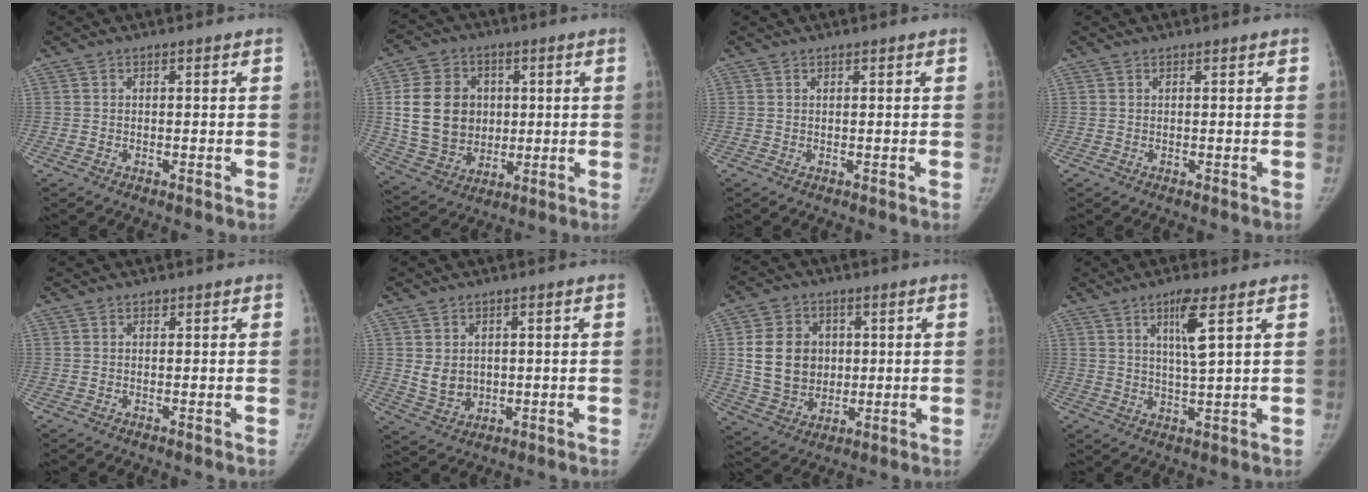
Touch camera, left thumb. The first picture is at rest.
{"total": 16.1, "force": [1.9, 13.3, 8.8], "torque": [-0.135, 0.001, 0.050]}
{"total": 0.0}
{"total": 0.0}
{"total": 0.5, "force": [0.3, 0.4, 0.2], "torque": [0.000, -0.001, 0.003]}
{"total": 5.3, "force": [0.6, 4.4, 2.9], "torque": [-0.032, -0.010, 0.026]}
{"total": 12.9, "force": [1.8, 10.8, 6.9], "torque": [-0.088, -0.004, 0.044]}
{"total": 6.5, "force": [3.0, 0.6, 5.8], "torque": [-0.108, -0.019, 0.058]}